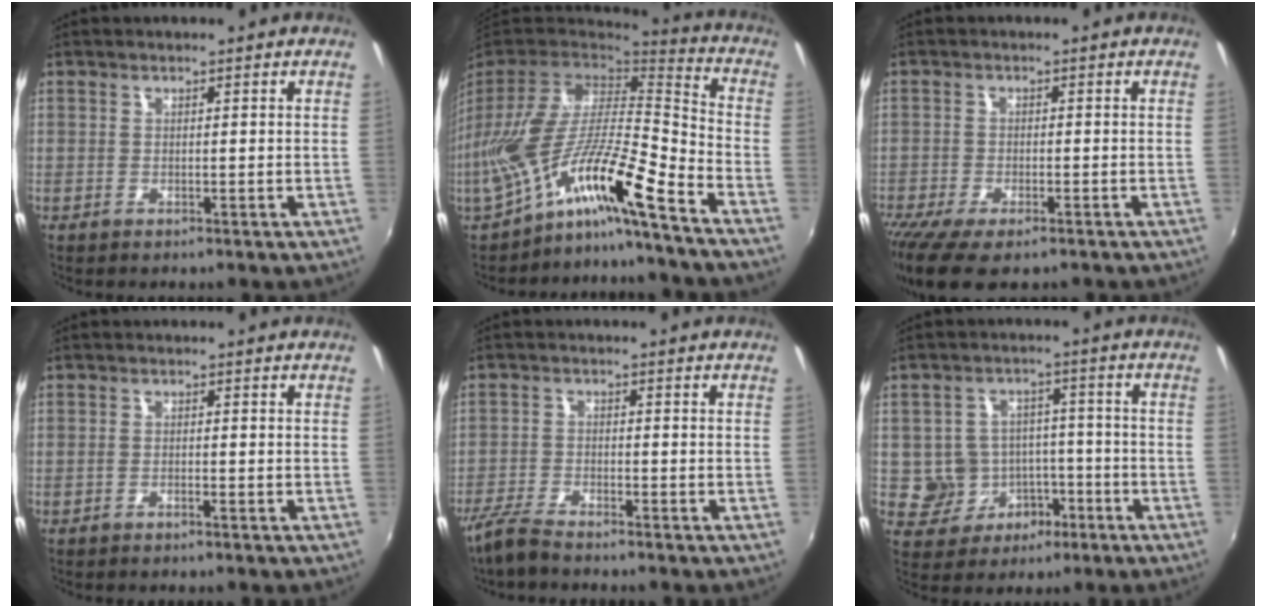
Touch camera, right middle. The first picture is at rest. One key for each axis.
{"total": 15.3, "fx": -10.6, "fy": 0.9, "fz": 10.9, "tx": -0.189, "ty": -0.017, "tz": -0.205}
{"total": 10.4, "fx": -7.4, "fy": 3.4, "fz": 6.5, "tx": -0.155, "ty": -0.049, "tz": -0.131}
{"total": 1.0, "fx": -0.9, "fy": 0.2, "fz": 0.5, "tx": -0.013, "ty": 0.000, "tz": -0.019}
{"total": 5.1, "fx": -4.5, "fy": 0.8, "fz": 2.2, "tx": -0.064, "ty": -0.011, "tz": -0.092}
{"total": 8.6, "fx": -3.3, "fy": 7.5, "fz": 2.6, "tx": -0.062, "ty": 0.019, "tz": -0.034}